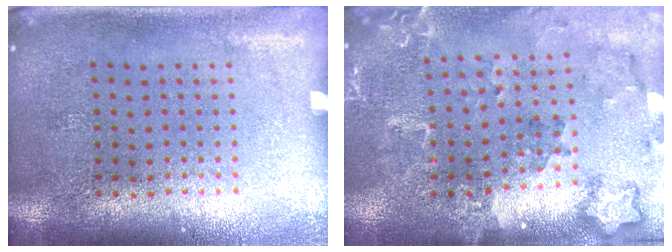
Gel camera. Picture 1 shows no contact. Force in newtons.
{"total": 1.8, "press": 1.7, "slide": 0.3}